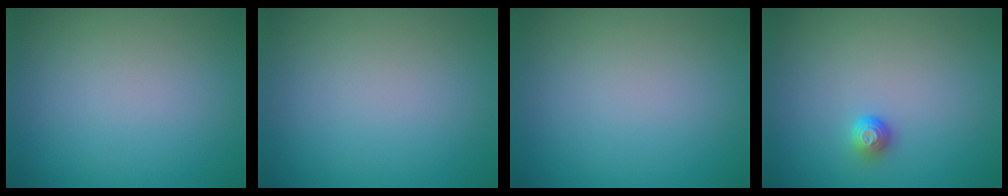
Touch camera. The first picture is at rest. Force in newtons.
{"total": 0.0}
{"total": 0.0}
{"total": 1.3, "press": 1.1, "slide": 0.7}